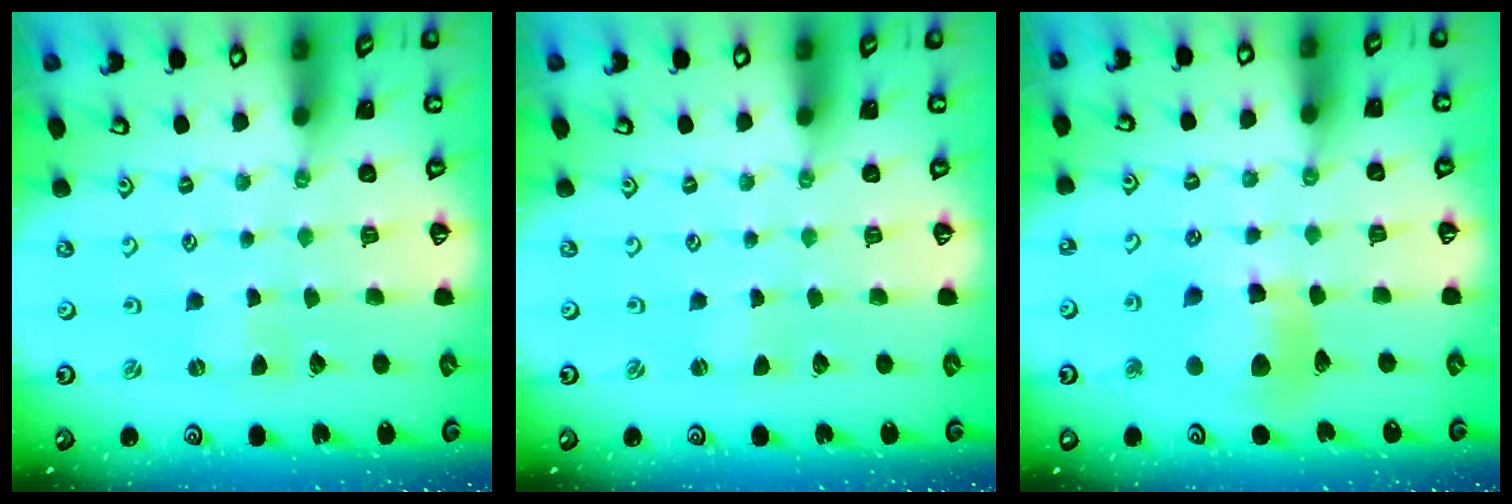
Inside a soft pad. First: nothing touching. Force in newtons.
{"total": 0.0}
{"total": 12.0, "press": 11.9, "slide": 1.4}